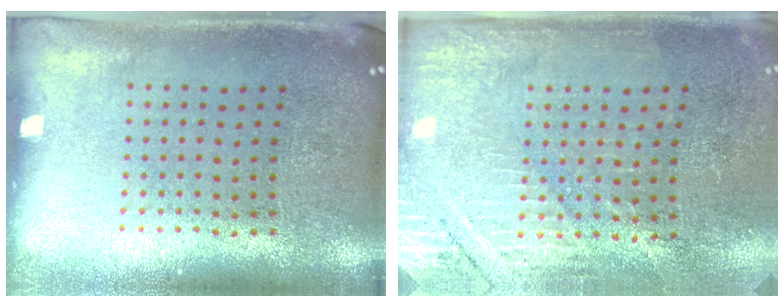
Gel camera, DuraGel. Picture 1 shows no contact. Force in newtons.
{"total": 2.8, "press": 2.7, "slide": 0.8}